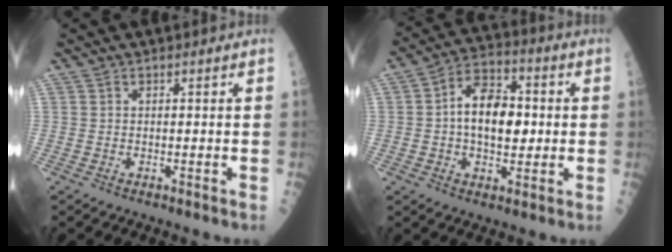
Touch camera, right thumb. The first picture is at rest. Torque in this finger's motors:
{"motor_torque": [1.35, 1.32, 0.65, -0.60, 0.26]}